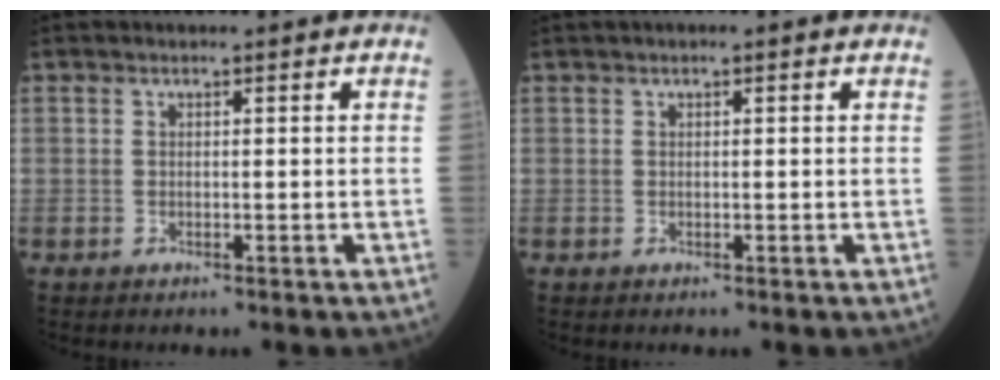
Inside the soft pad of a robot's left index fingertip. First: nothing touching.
{"total": 1.4, "force": [1.0, 0.1, 1.0], "torque": [-0.014, 0.017, 0.012]}